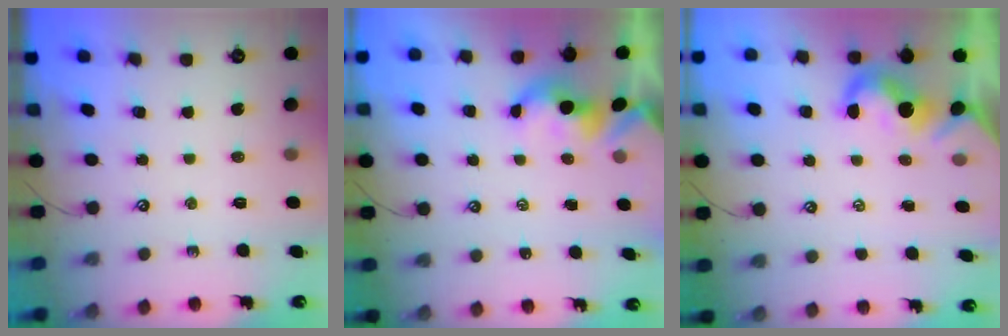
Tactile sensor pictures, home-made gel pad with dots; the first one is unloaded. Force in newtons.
{"total": 1.7, "press": 1.7, "slide": 0.2}
{"total": 1.9, "press": 1.7, "slide": 0.7}